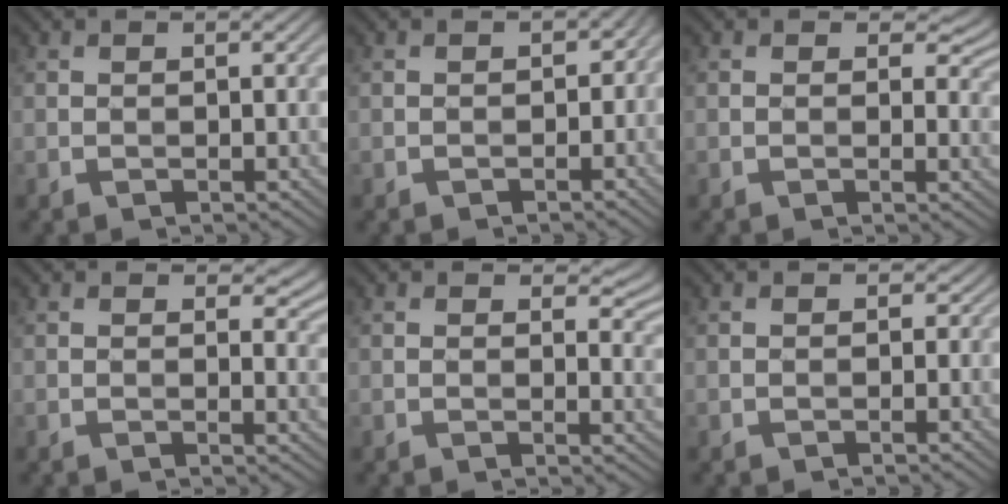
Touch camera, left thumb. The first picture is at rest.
{"total": 1.3, "force": [-0.6, 1.0, 0.6], "torque": [-0.008, 0.002, -0.013]}
{"total": 4.2, "force": [2.0, 2.6, 2.6], "torque": [-0.036, -0.005, 0.023]}
{"total": 4.5, "force": [2.3, 2.5, 2.9], "torque": [-0.040, -0.005, 0.032]}
{"total": 4.6, "force": [2.5, 2.5, 2.9], "torque": [-0.037, -0.005, 0.035]}
{"total": 0.6, "force": [-0.3, 0.5, 0.1], "torque": [-0.006, -0.001, -0.009]}